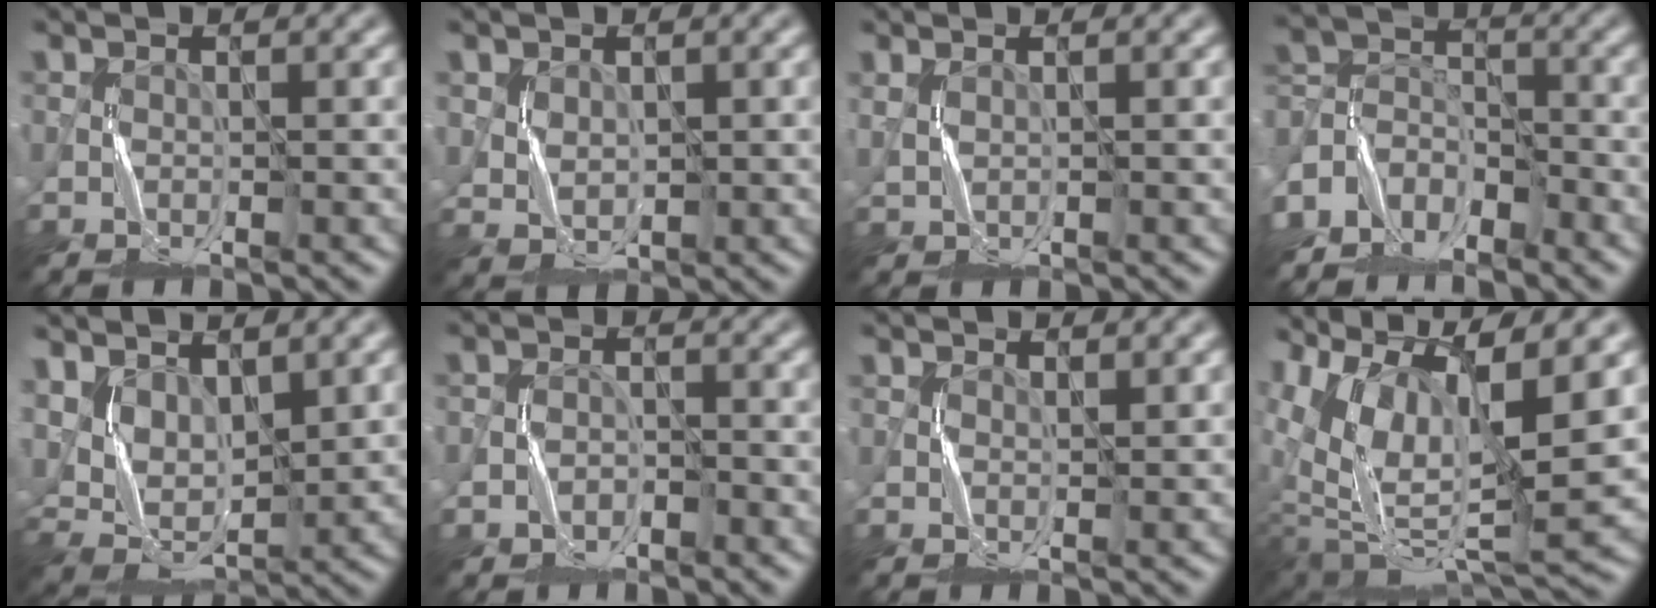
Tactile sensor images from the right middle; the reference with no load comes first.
{"total": 2.0, "force": [0.7, 1.7, 0.9], "torque": [-0.024, -0.004, 0.022]}
{"total": 0.7, "force": [0.6, 0.3, 0.3], "torque": [-0.012, -0.003, 0.015]}
{"total": 5.8, "force": [-5.1, 2.7, 0.9], "torque": [-0.018, -0.002, -0.111]}
{"total": 4.8, "force": [2.5, 2.6, 3.1], "torque": [-0.071, -0.007, 0.053]}
{"total": 1.7, "force": [-1.3, 1.1, 0.1], "torque": [0.004, 0.009, -0.024]}
{"total": 0.7, "force": [0.6, 0.3, 0.0], "torque": [-0.004, 0.001, 0.014]}
{"total": 11.9, "force": [4.4, 4.4, 10.1], "torque": [-0.187, 0.002, 0.099]}